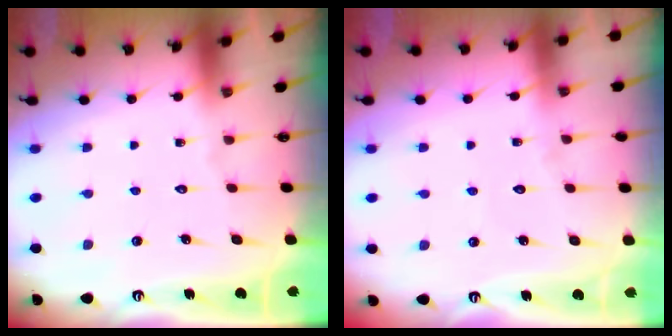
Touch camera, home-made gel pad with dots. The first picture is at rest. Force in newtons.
{"total": 2.3, "press": 2.3, "slide": 0.2}